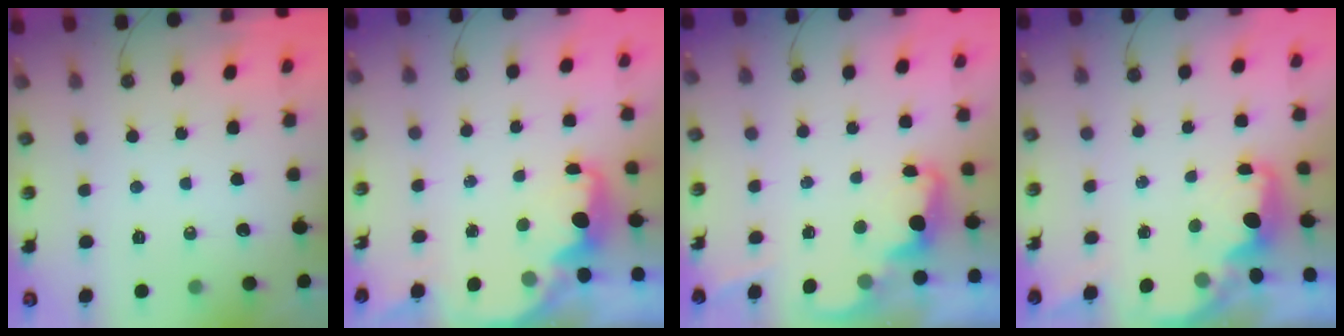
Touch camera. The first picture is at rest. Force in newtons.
{"total": 2.3, "press": 2.2, "slide": 0.5}
{"total": 2.2, "press": 2.2, "slide": 0.5}
{"total": 1.6, "press": 1.5, "slide": 0.7}